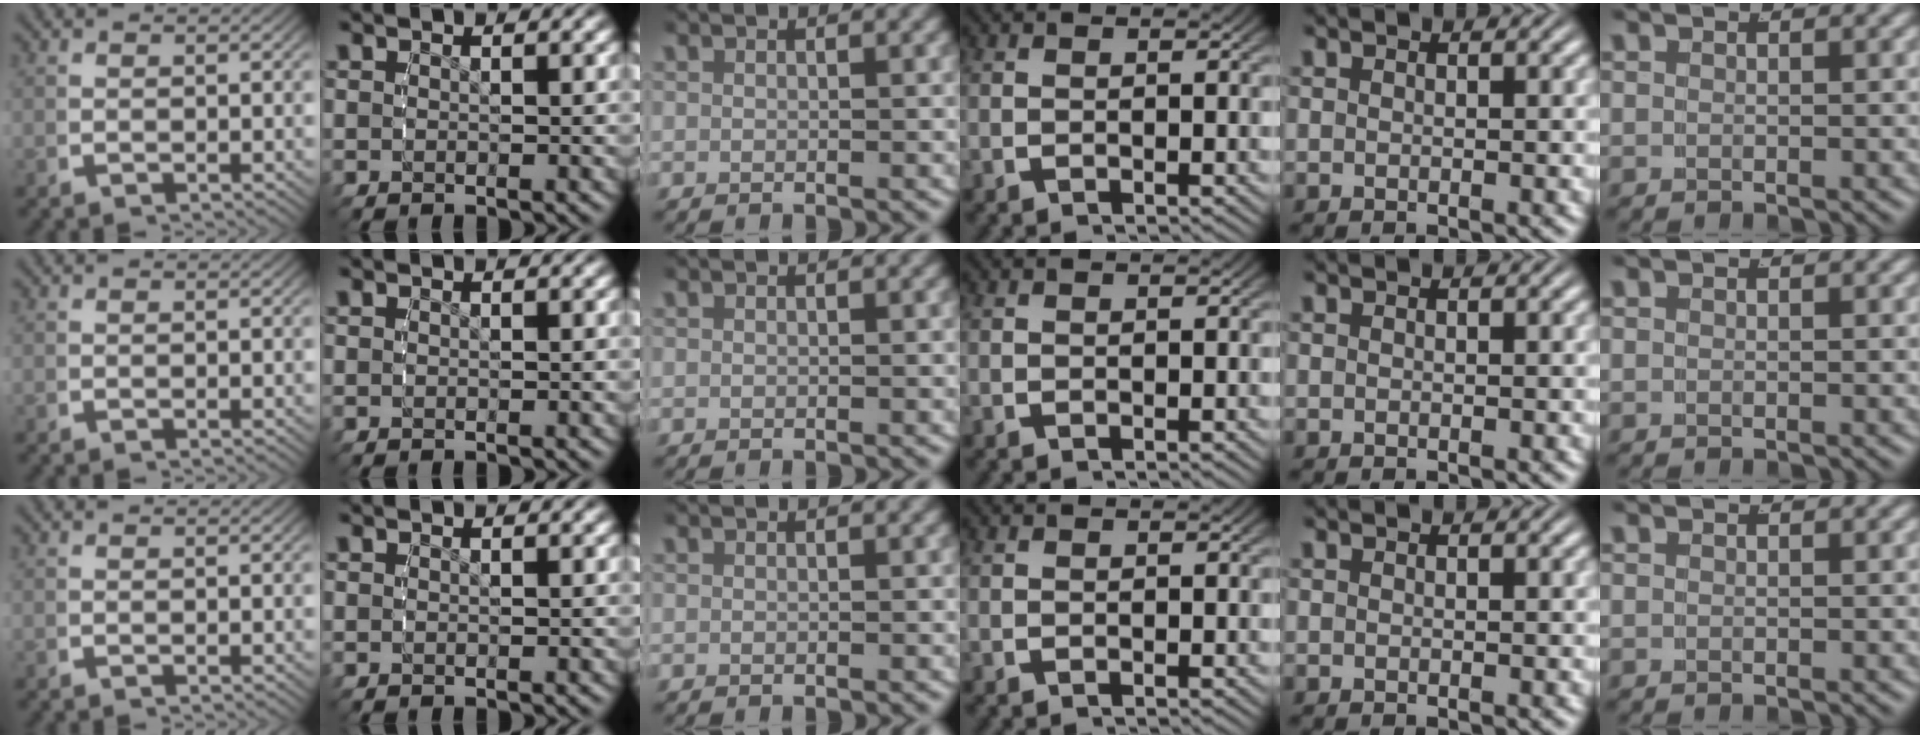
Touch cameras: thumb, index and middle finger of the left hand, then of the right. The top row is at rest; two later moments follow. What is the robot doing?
{"motion": "reach", "object": "photo album"}